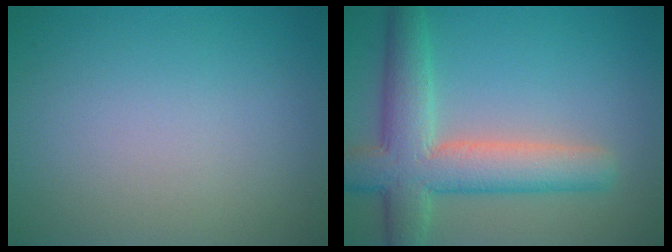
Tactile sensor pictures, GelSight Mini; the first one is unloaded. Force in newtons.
{"total": 7.5, "press": 7.5, "slide": 0.5}